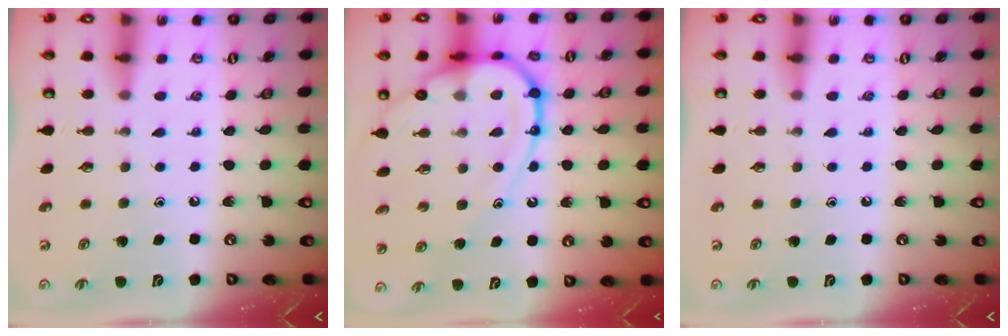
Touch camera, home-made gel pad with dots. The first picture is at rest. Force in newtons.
{"total": 15.2, "press": 15.2, "slide": 1.4}
{"total": 0.0}